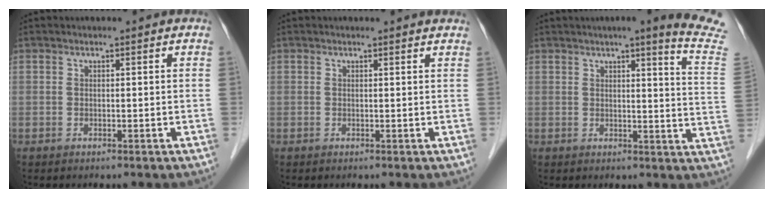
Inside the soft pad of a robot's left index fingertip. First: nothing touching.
{"total": 2.1, "force": [2.1, 0.4, 0.2], "torque": [-0.013, 0.003, 0.012]}
{"total": 12.4, "force": [10.4, -0.8, 6.7], "torque": [-0.076, -0.054, 0.094]}